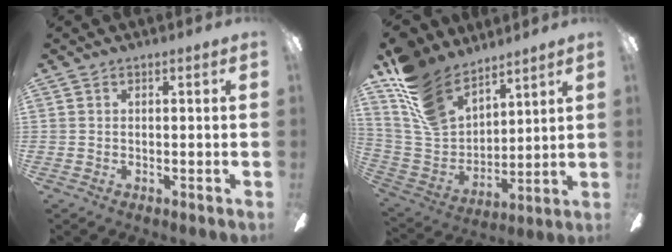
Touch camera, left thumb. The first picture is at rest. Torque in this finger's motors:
{"motor_torque": [2.31, 0.85, 1.43, -1.34, 0.48]}